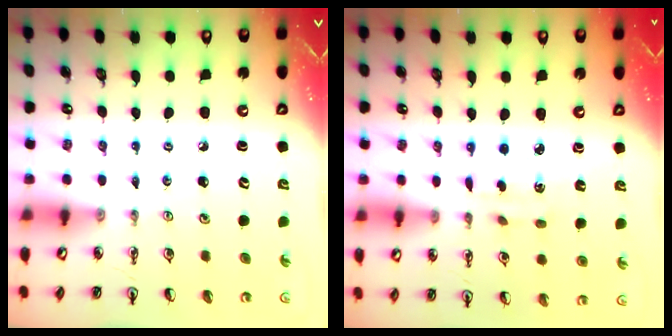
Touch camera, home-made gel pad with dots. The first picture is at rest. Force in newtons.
{"total": 2.6, "press": 2.5, "slide": 0.3}